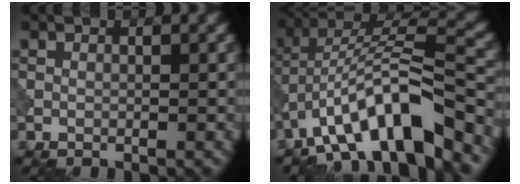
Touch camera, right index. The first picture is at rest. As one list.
[{"total": 10.2, "force": [-6.5, 2.6, 7.3], "torque": [-0.111, 0.020, -0.117]}]